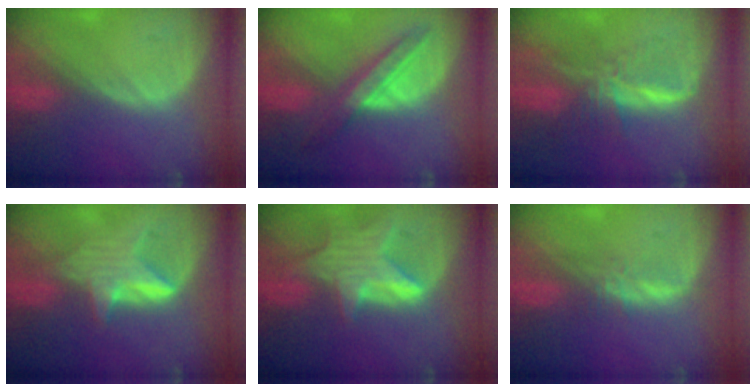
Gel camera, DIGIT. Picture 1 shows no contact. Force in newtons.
{"total": 6.4, "press": 6.4, "slide": 0.7}
{"total": 8.2, "press": 6.8, "slide": 4.5}
{"total": 6.0, "press": 5.7, "slide": 1.9}
{"total": 8.1, "press": 7.3, "slide": 3.6}
{"total": 2.4, "press": 2.4, "slide": 0.2}